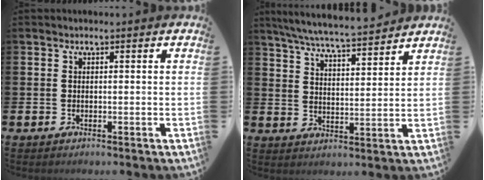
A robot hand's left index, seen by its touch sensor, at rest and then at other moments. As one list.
[{"total": 6.5, "force": [6.3, 0.0, 1.7], "torque": [-0.057, -0.042, 0.110]}]